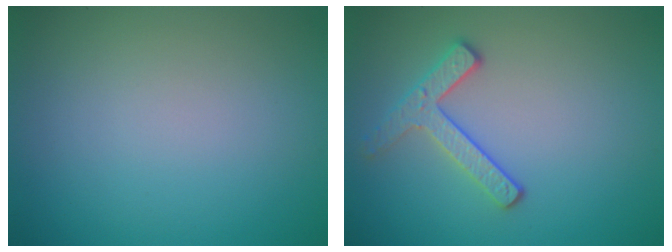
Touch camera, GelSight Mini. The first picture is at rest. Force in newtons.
{"total": 2.5, "press": 2.3, "slide": 0.9}